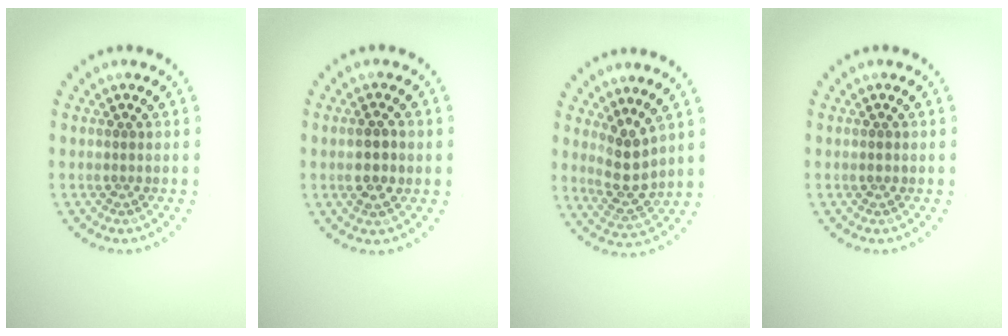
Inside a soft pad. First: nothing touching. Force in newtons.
{"total": 2.4, "press": 2.4, "slide": 0.2}
{"total": 3.0, "press": 2.6, "slide": 1.5}
{"total": 0.5, "press": 0.5, "slide": 0.1}